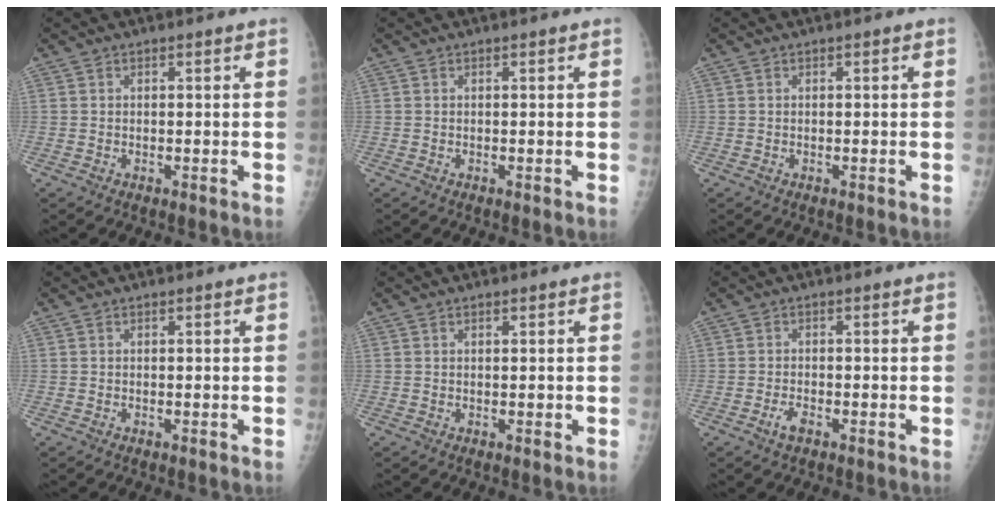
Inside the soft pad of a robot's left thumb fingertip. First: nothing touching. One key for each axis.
{"total": 0.0}
{"total": 0.0}
{"total": 0.0}
{"total": 0.9, "fx": 0.5, "fy": 0.5, "fz": 0.7, "tx": -0.008, "ty": -0.002, "tz": 0.006}
{"total": 2.0, "fx": -1.1, "fy": 0.8, "fz": 1.5, "tx": -0.031, "ty": 0.005, "tz": -0.021}